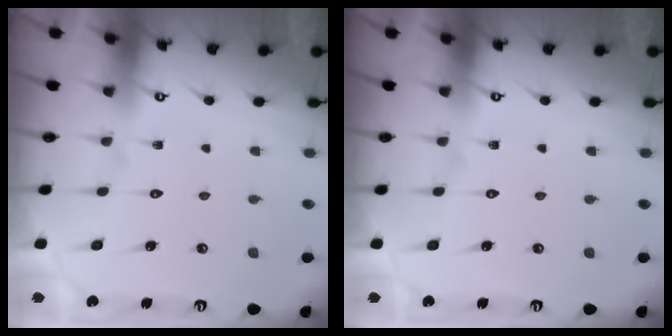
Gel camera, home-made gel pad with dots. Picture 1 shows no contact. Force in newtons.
{"total": 0.0}